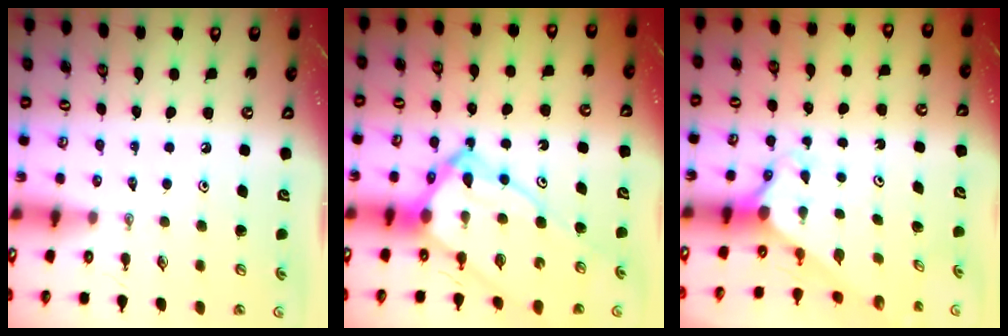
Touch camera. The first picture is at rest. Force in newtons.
{"total": 16.6, "press": 16.5, "slide": 1.4}
{"total": 2.1, "press": 2.1, "slide": 0.2}